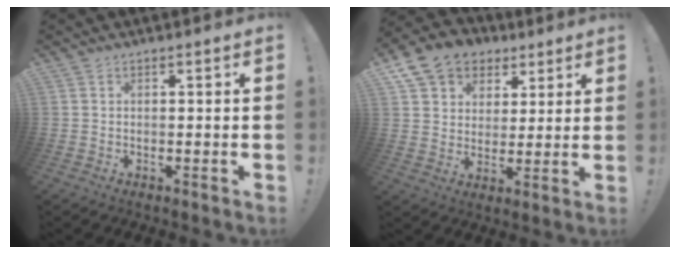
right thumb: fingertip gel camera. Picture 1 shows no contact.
{"total": 12.4, "force": [7.0, 9.4, 4.0], "torque": [-0.063, -0.041, 0.139]}